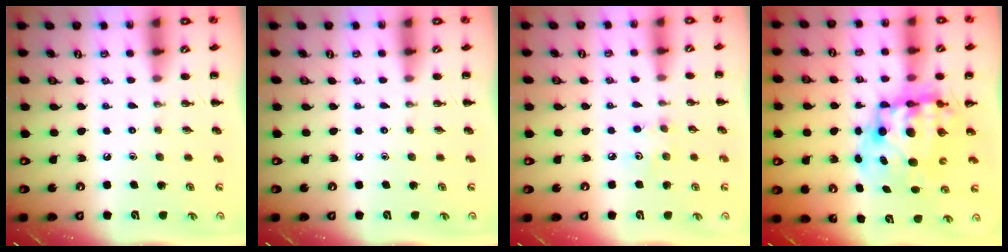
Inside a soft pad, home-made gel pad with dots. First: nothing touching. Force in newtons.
{"total": 0.0}
{"total": 3.3, "press": 3.2, "slide": 0.8}
{"total": 12.5, "press": 12.0, "slide": 3.2}